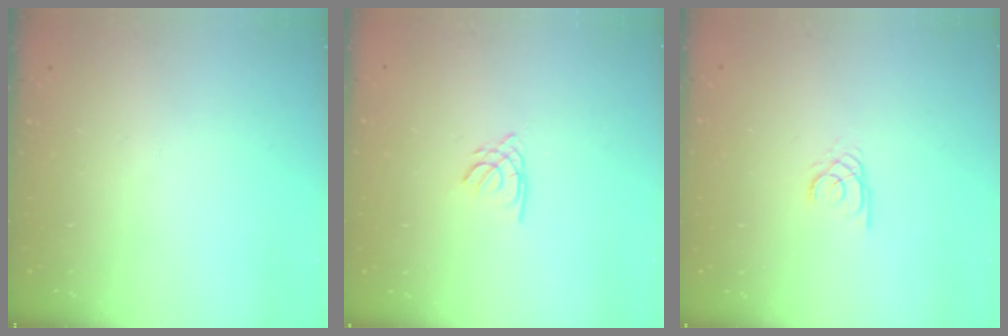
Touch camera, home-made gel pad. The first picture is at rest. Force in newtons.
{"total": 2.4, "press": 2.4, "slide": 0.1}
{"total": 2.1, "press": 2.1, "slide": 0.2}